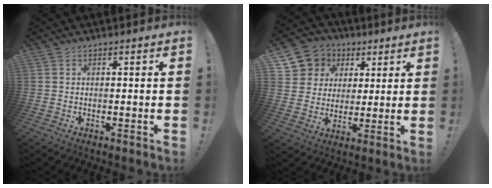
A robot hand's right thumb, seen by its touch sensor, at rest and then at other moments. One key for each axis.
{"total": 9.3, "fx": 3.3, "fy": 8.5, "fz": 1.7, "tx": -0.018, "ty": -0.023, "tz": 0.070}